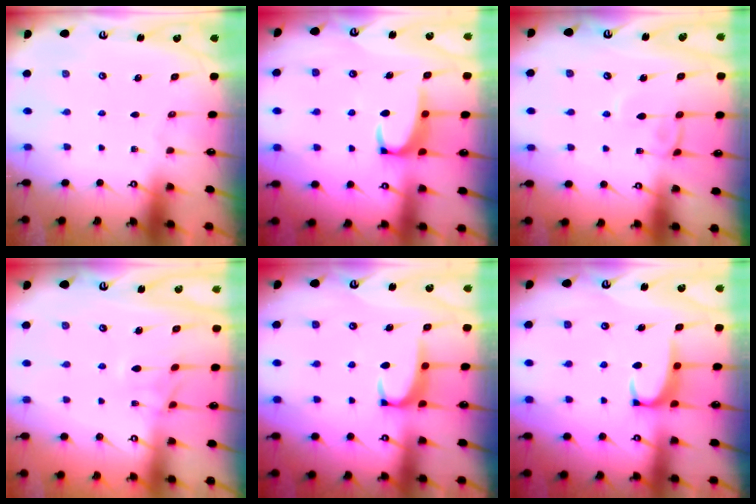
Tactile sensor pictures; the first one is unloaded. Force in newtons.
{"total": 3.4, "press": 3.3, "slide": 0.7}
{"total": 1.8, "press": 1.8, "slide": 0.3}
{"total": 1.0, "press": 0.4, "slide": 0.9}
{"total": 2.1, "press": 2.1, "slide": 0.6}
{"total": 2.4, "press": 2.3, "slide": 0.6}